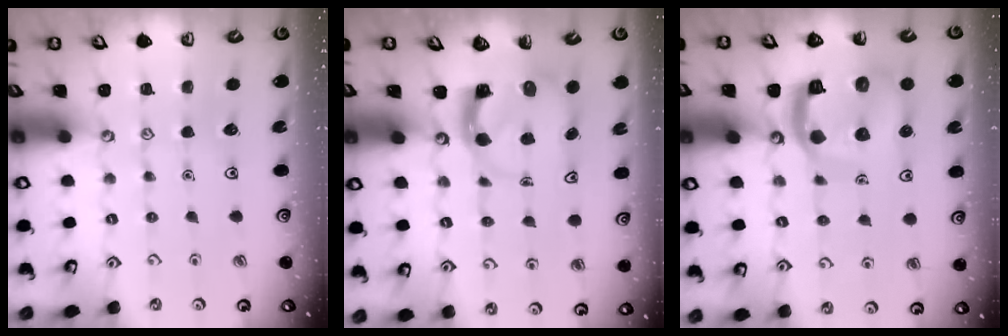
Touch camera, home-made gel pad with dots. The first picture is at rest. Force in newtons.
{"total": 3.6, "press": 3.5, "slide": 0.5}
{"total": 12.1, "press": 12.0, "slide": 1.4}